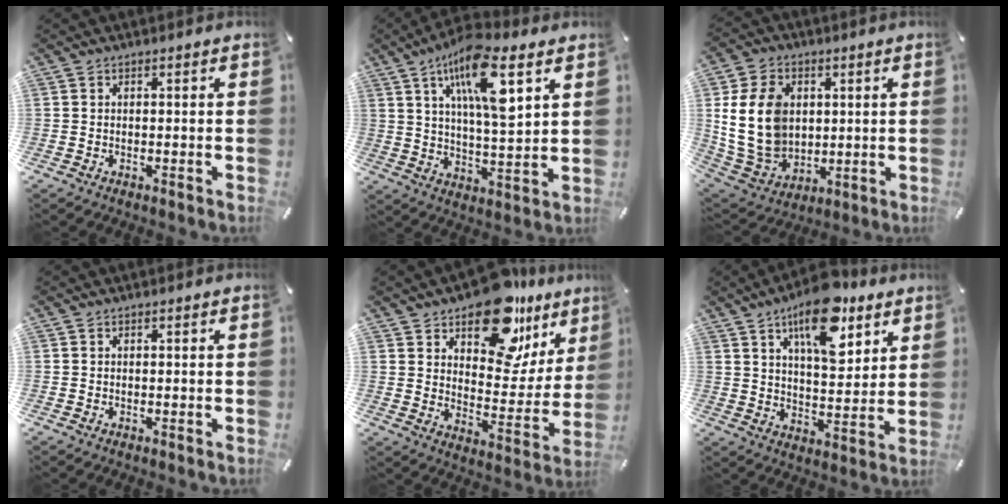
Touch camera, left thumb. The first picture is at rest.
{"total": 15.0, "force": [8.2, 4.4, 11.8], "torque": [-0.212, -0.022, 0.135]}
{"total": 15.7, "force": [3.0, 12.4, 9.1], "torque": [-0.212, -0.008, 0.058]}
{"total": 0.0}
{"total": 19.3, "force": [13.4, 10.4, 9.2], "torque": [-0.130, -0.096, 0.233]}
{"total": 15.8, "force": [9.5, 7.2, 10.3], "torque": [-0.157, -0.041, 0.159]}